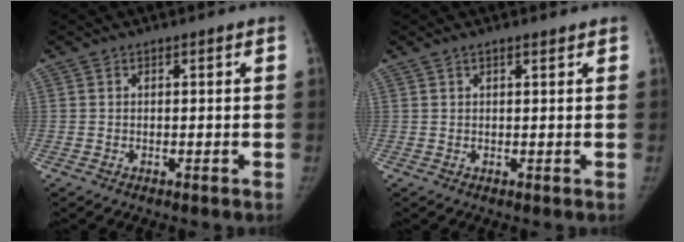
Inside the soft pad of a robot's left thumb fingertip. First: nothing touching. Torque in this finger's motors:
{"motor_torque": [0.47, -0.36, 0.54, -0.45, 0.12]}